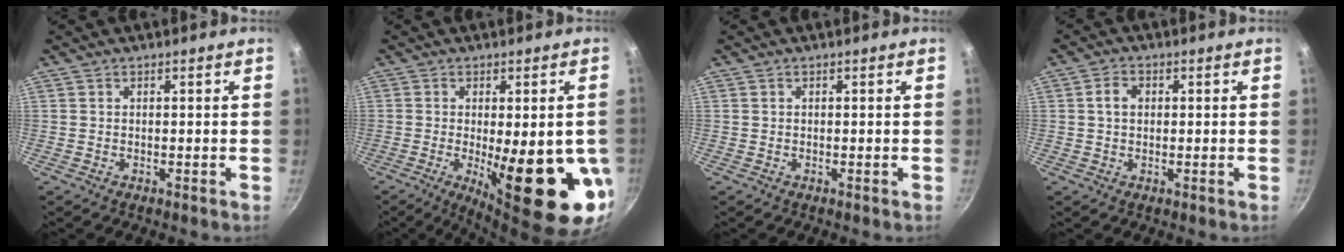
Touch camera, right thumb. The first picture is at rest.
{"total": 20.2, "force": [-3.9, 5.9, 18.9], "torque": [-0.238, -0.027, -0.037]}
{"total": 0.0}
{"total": 3.0, "force": [0.4, 2.3, 1.9], "torque": [-0.026, 0.007, 0.003]}